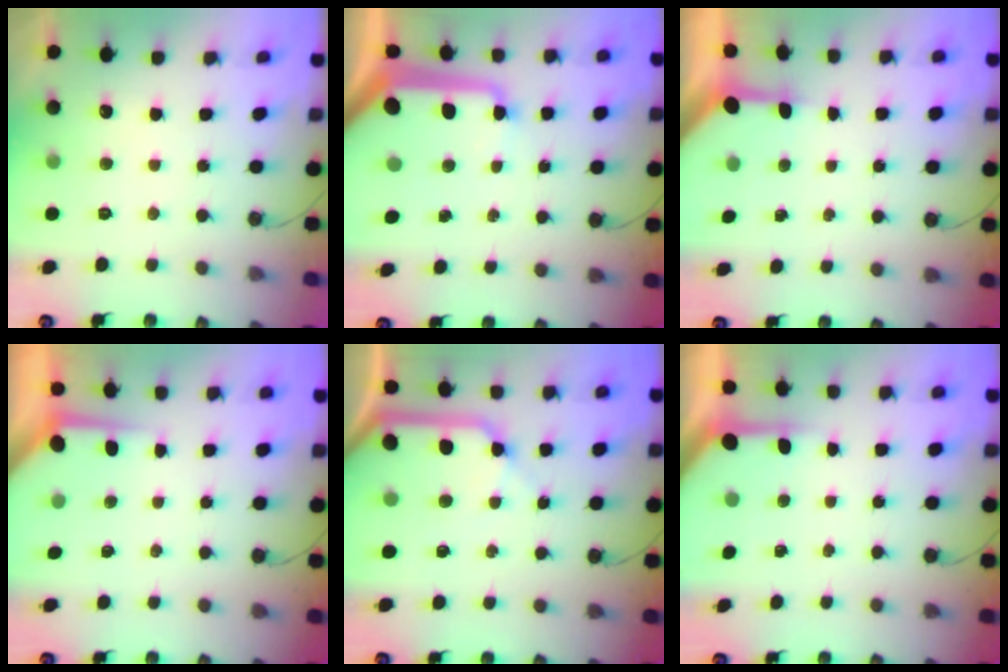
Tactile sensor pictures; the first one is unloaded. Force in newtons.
{"total": 16.9, "press": 16.8, "slide": 1.7}
{"total": 3.5, "press": 3.4, "slide": 0.4}
{"total": 3.2, "press": 3.2, "slide": 0.4}
{"total": 13.3, "press": 13.2, "slide": 1.5}
{"total": 4.2, "press": 4.2, "slide": 0.4}